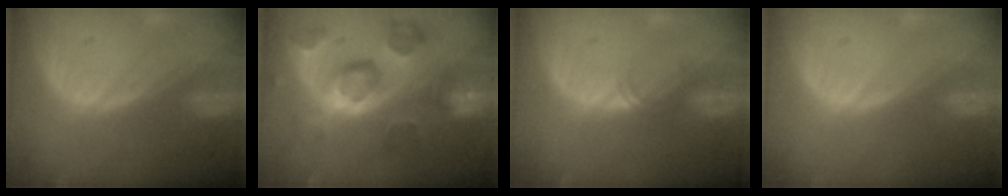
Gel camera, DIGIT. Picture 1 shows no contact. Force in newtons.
{"total": 11.2, "press": 10.0, "slide": 5.2}
{"total": 1.7, "press": 1.4, "slide": 1.0}
{"total": 0.0}